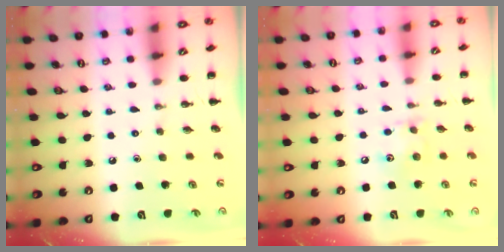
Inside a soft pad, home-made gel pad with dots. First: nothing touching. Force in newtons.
{"total": 7.2, "press": 7.1, "slide": 1.0}